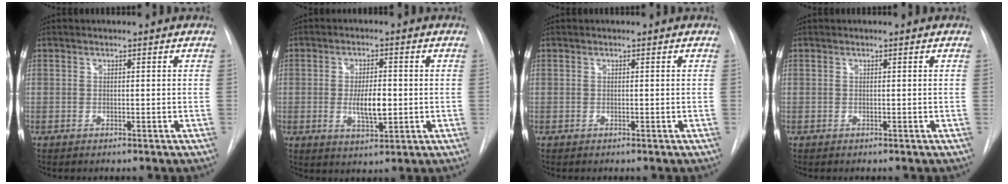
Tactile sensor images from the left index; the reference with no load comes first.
{"total": 5.8, "force": [-1.6, 1.8, 5.2], "torque": [-0.092, -0.011, -0.020]}
{"total": 0.0}
{"total": 0.0}